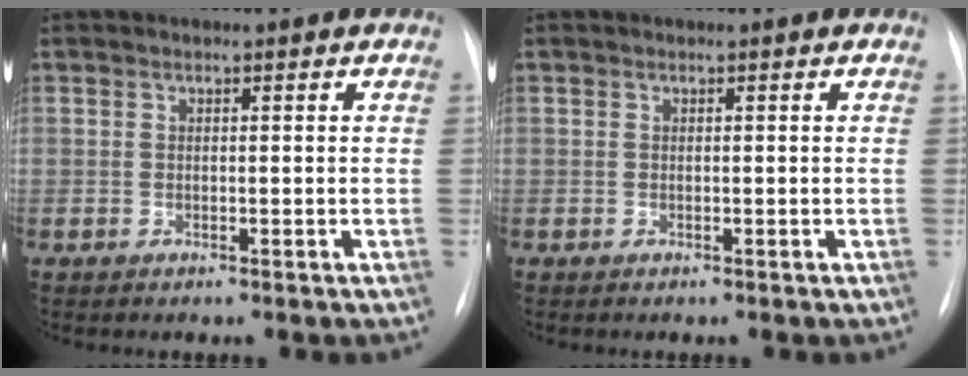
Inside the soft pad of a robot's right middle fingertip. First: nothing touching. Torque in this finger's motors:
{"motor_torque": [0.61, -0.15, 0.06, 0.02]}